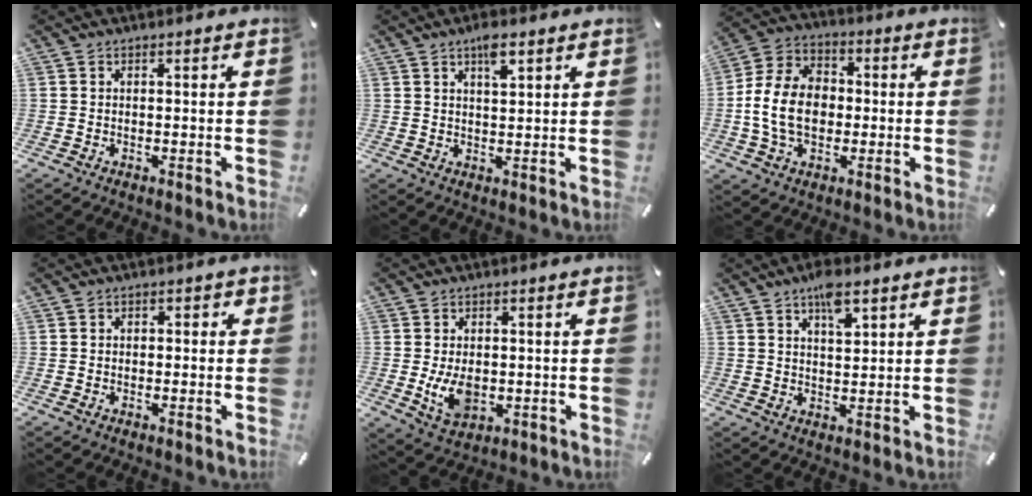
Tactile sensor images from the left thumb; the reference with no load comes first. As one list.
[{"total": 4.3, "force": [2.7, 1.3, 3.1], "torque": [-0.059, 0.000, 0.045]}, {"total": 13.0, "force": [-1.7, 9.7, 8.4], "torque": [-0.194, 0.014, -0.032]}, {"total": 1.4, "force": [-0.6, 1.1, 0.5], "torque": [-0.009, 0.007, -0.014]}, {"total": 7.4, "force": [-0.6, 5.0, 5.4], "torque": [-0.119, -0.003, -0.012]}, {"total": 6.4, "force": [4.0, 2.4, 4.3], "torque": [-0.071, -0.013, 0.067]}]